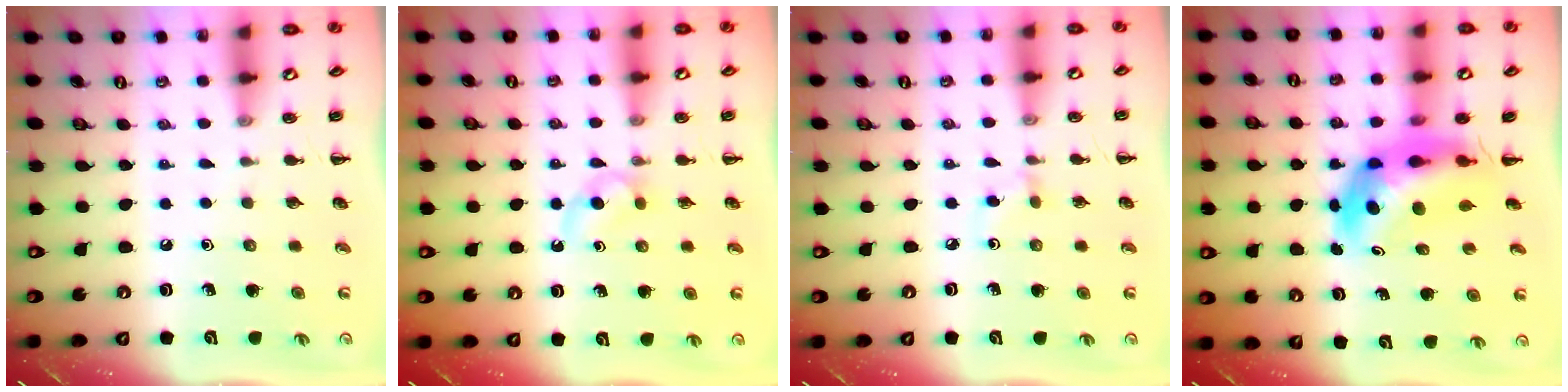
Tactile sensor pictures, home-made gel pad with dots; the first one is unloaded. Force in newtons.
{"total": 3.0, "press": 2.8, "slide": 1.1}
{"total": 2.7, "press": 2.5, "slide": 1.0}
{"total": 7.7, "press": 7.2, "slide": 2.5}